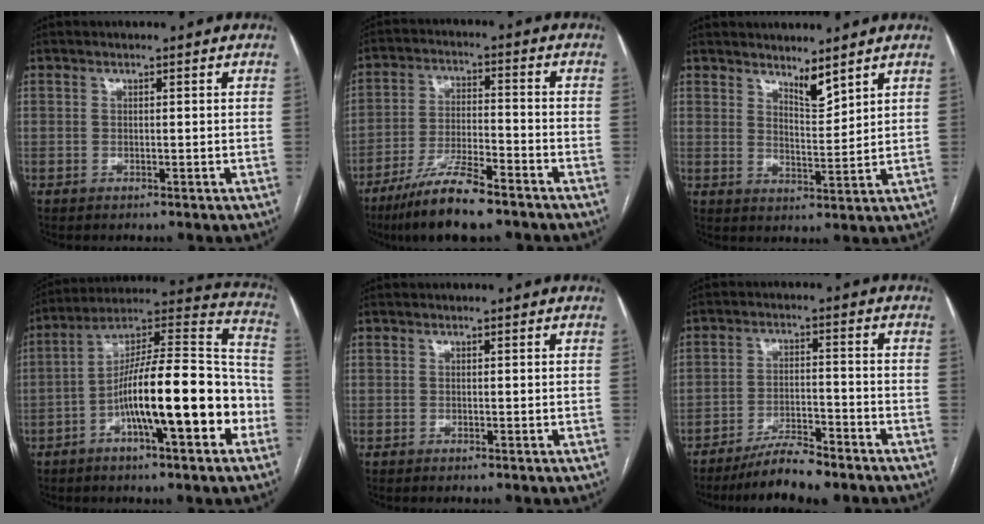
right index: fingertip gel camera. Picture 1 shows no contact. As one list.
[{"total": 11.6, "force": [-8.6, 1.8, 7.6], "torque": [-0.142, -0.023, -0.153]}, {"total": 3.9, "force": [3.4, 0.5, 1.9], "torque": [-0.033, -0.016, 0.064]}, {"total": 19.9, "force": [-6.1, 3.6, 18.6], "torque": [-0.284, 0.027, -0.097]}, {"total": 0.0}, {"total": 7.8, "force": [-6.7, 1.0, 3.9], "torque": [-0.063, -0.014, -0.115]}]